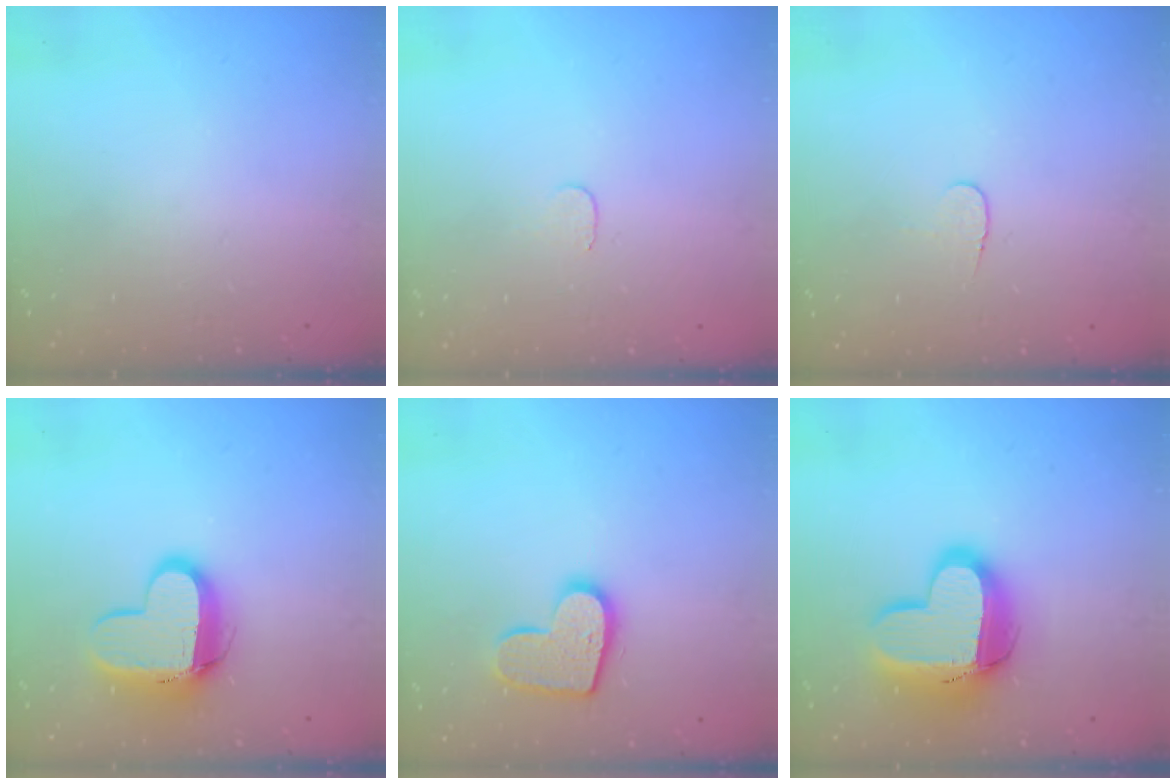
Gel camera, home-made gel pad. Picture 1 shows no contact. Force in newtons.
{"total": 3.0, "press": 3.0, "slide": 0.3}
{"total": 4.0, "press": 4.0, "slide": 0.4}
{"total": 12.1, "press": 12.0, "slide": 1.2}
{"total": 13.5, "press": 13.5, "slide": 0.8}
{"total": 16.3, "press": 16.2, "slide": 1.4}